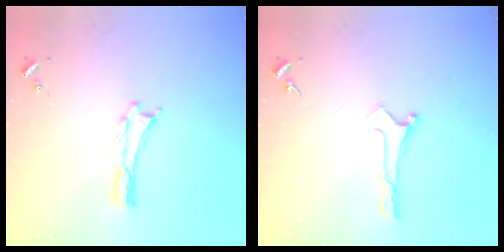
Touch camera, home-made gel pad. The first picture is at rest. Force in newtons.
{"total": 0.0}